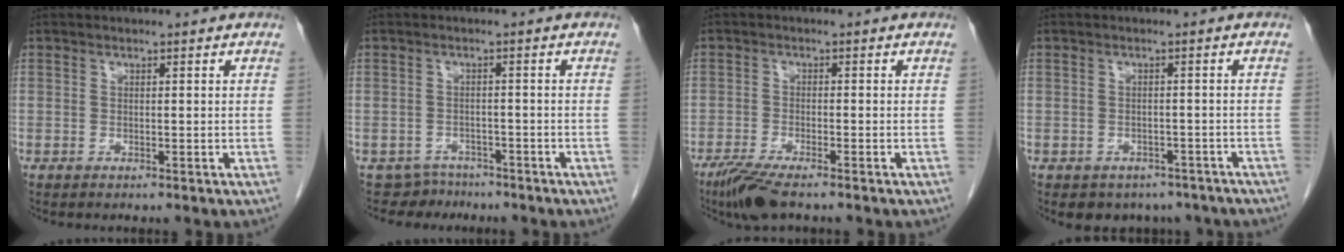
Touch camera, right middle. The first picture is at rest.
{"total": 3.5, "force": [-2.9, 1.7, -1.0], "torque": [0.015, 0.004, -0.047]}
{"total": 5.6, "force": [-4.2, 0.7, 3.6], "torque": [-0.070, -0.015, -0.075]}
{"total": 7.6, "force": [-6.0, 4.4, 1.5], "torque": [-0.009, 0.005, -0.064]}